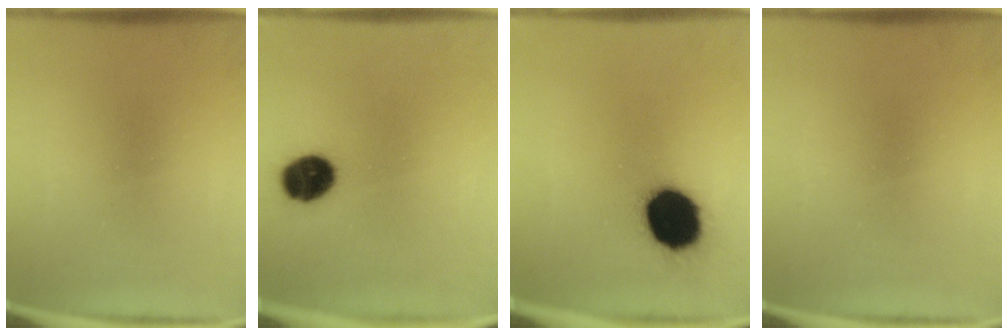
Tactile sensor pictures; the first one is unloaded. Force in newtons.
{"total": 9.4}
{"total": 17.4}
{"total": 0.0}